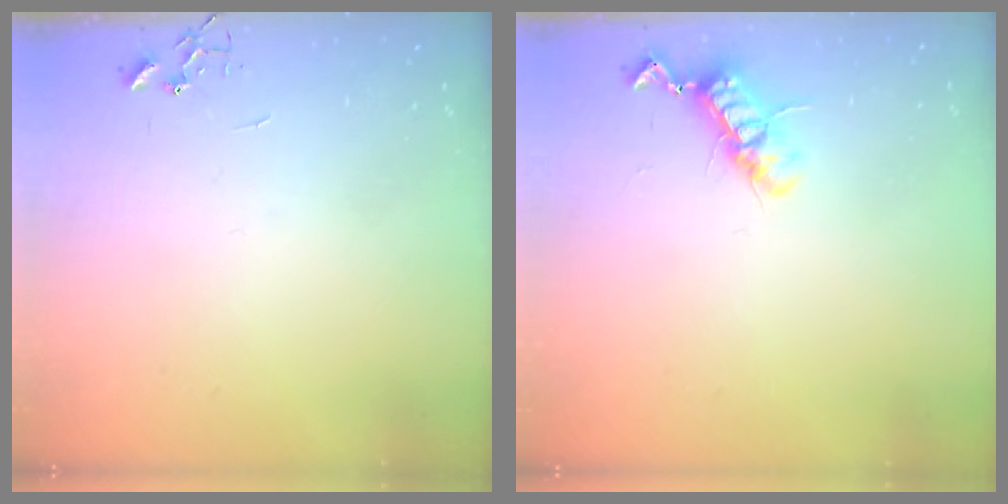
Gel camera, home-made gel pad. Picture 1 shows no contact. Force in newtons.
{"total": 11.3, "press": 11.2, "slide": 1.2}